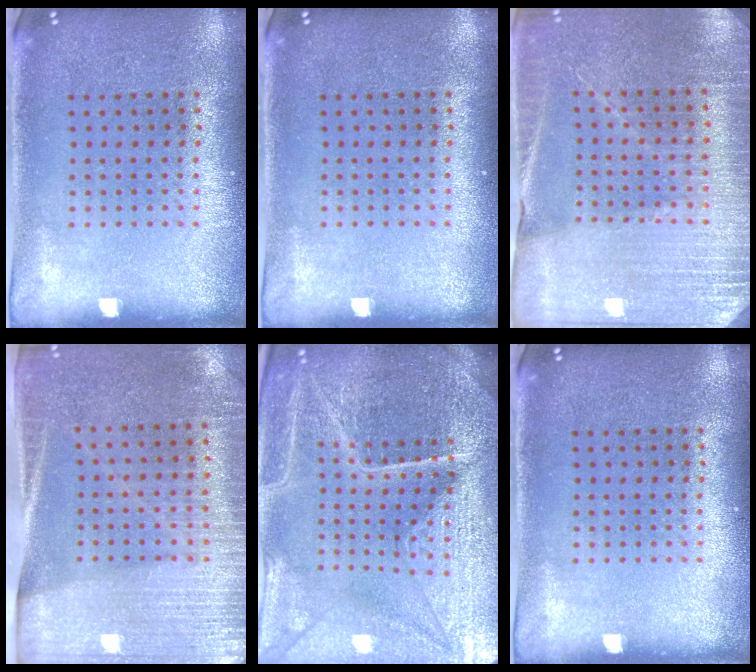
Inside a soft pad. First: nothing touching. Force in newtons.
{"total": 0.0}
{"total": 3.1, "press": 3.1, "slide": 0.4}
{"total": 3.1, "press": 2.8, "slide": 1.3}
{"total": 5.6, "press": 5.1, "slide": 2.2}
{"total": 0.0}